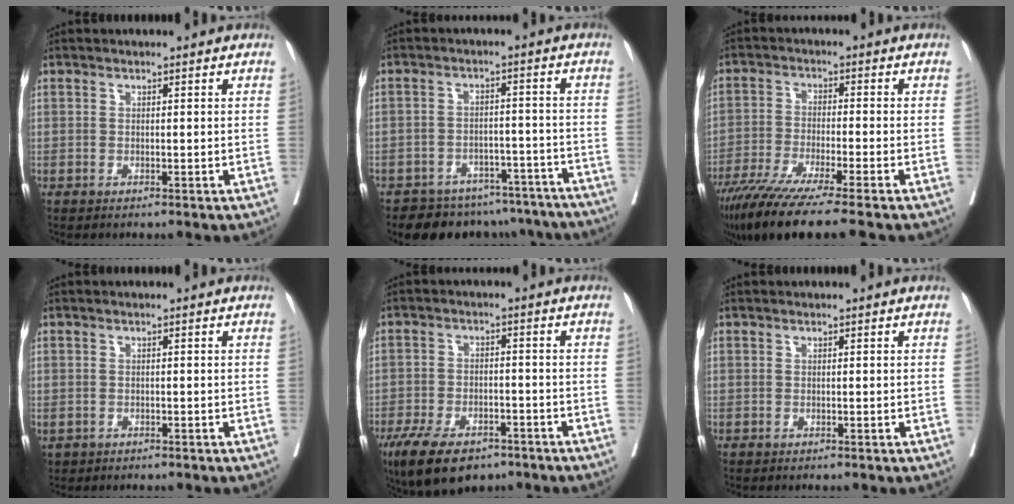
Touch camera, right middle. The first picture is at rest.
{"total": 14.2, "force": [-12.5, 6.0, 3.1], "torque": [-0.031, 0.023, -0.145]}
{"total": 12.5, "force": [-9.6, -0.7, 7.9], "torque": [-0.127, -0.040, -0.158]}
{"total": 1.5, "force": [-0.7, 1.1, 0.6], "torque": [-0.021, 0.000, -0.006]}
{"total": 11.5, "force": [-8.0, 4.9, 6.6], "torque": [-0.124, -0.010, -0.129]}
{"total": 0.0}